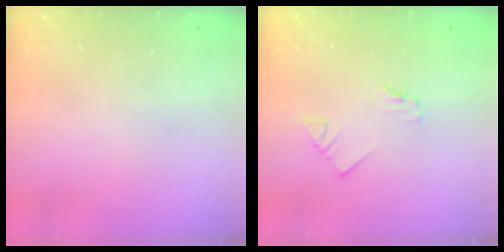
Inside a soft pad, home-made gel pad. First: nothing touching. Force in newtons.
{"total": 1.2, "press": 1.2, "slide": 0.0}